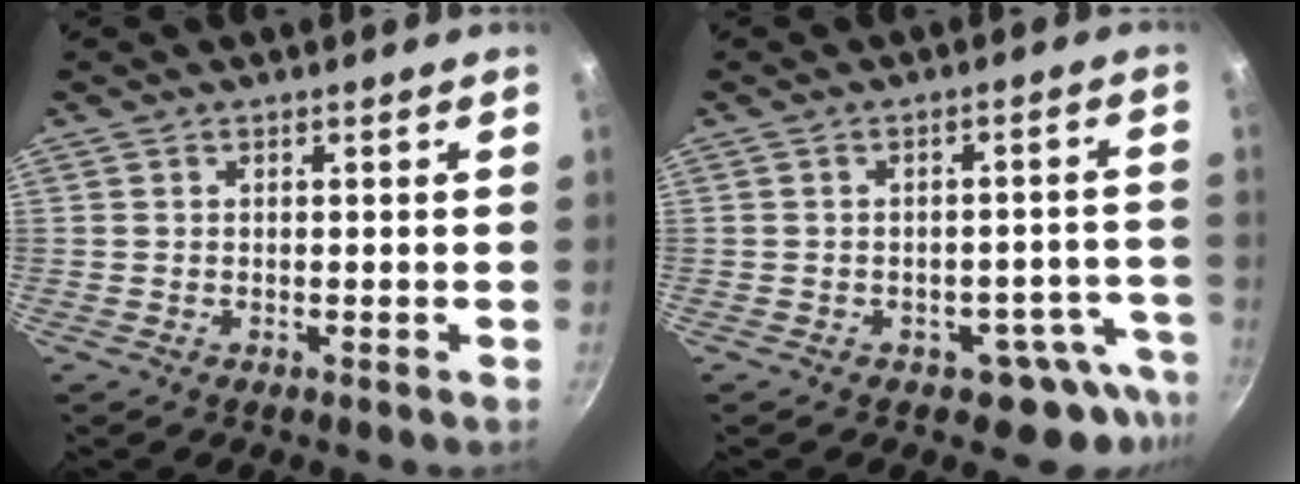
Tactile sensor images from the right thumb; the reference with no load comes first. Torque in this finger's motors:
{"motor_torque": [-0.16, 0.18, 0.05, 0.04, 0.03]}